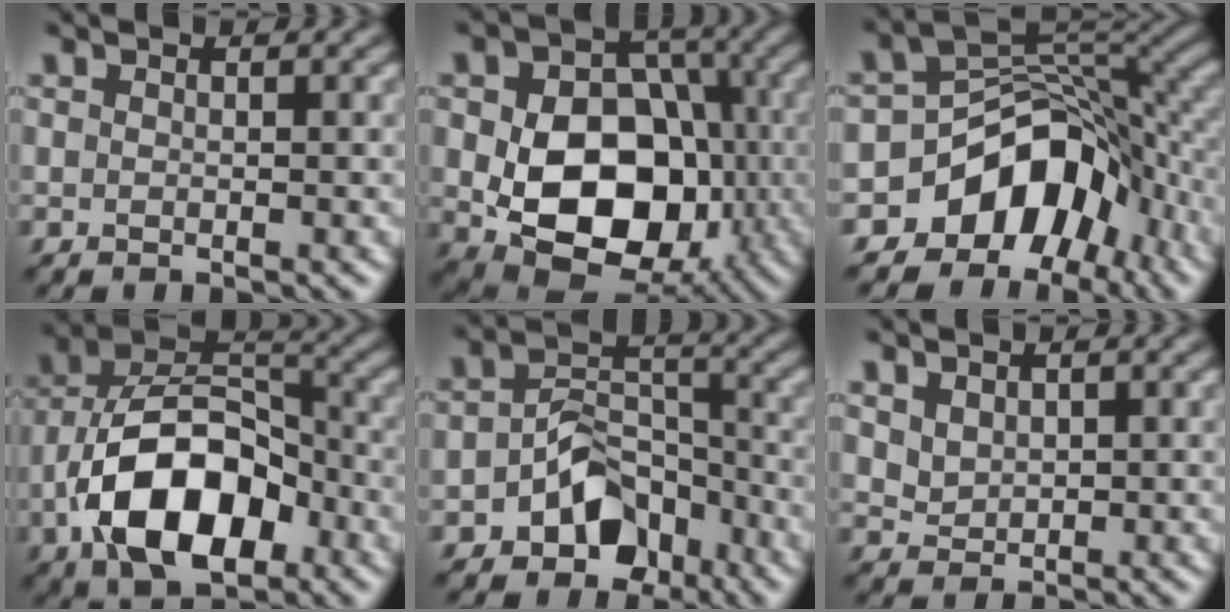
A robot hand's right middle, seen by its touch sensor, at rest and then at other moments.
{"total": 12.2, "force": [-1.6, 8.6, 8.5], "torque": [-0.134, -0.015, -0.027]}
{"total": 10.0, "force": [-5.3, 6.7, 5.1], "torque": [-0.064, 0.005, -0.105]}
{"total": 11.7, "force": [-4.2, 6.7, 8.7], "torque": [-0.162, 0.006, -0.082]}
{"total": 6.0, "force": [-3.1, 4.1, 3.1], "torque": [-0.039, -0.001, -0.056]}
{"total": 1.8, "force": [1.0, 1.2, 0.8], "torque": [-0.018, -0.004, 0.024]}